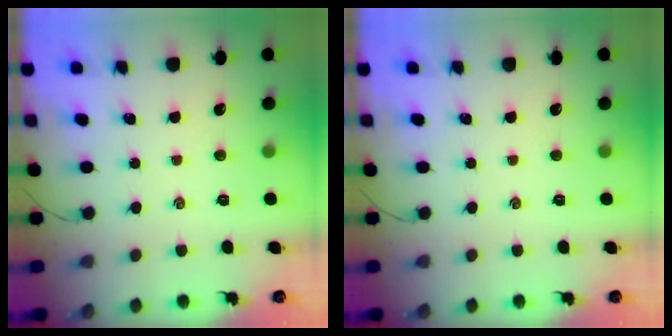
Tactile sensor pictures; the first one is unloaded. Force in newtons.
{"total": 0.0}